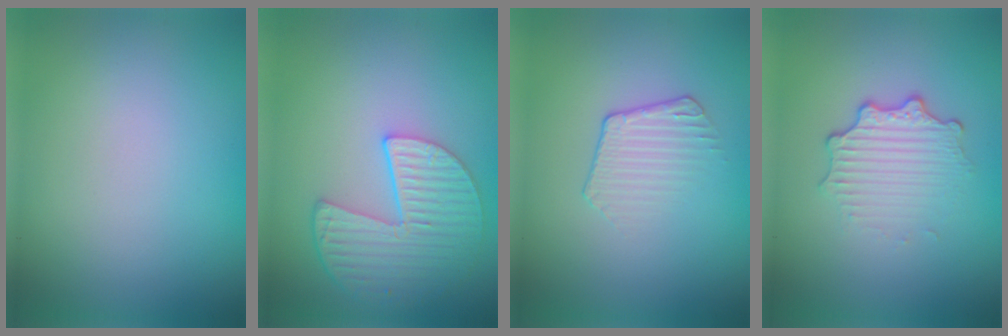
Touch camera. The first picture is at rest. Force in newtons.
{"total": 5.3, "press": 4.4, "slide": 3.0}
{"total": 1.8, "press": 1.1, "slide": 1.4}
{"total": 3.4, "press": 2.7, "slide": 2.0}